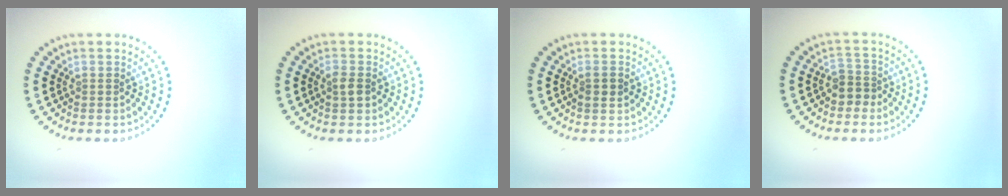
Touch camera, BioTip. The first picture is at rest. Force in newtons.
{"total": 1.3, "press": 1.3, "slide": 0.2}
{"total": 1.2, "press": 1.2, "slide": 0.3}
{"total": 2.0, "press": 1.6, "slide": 1.1}